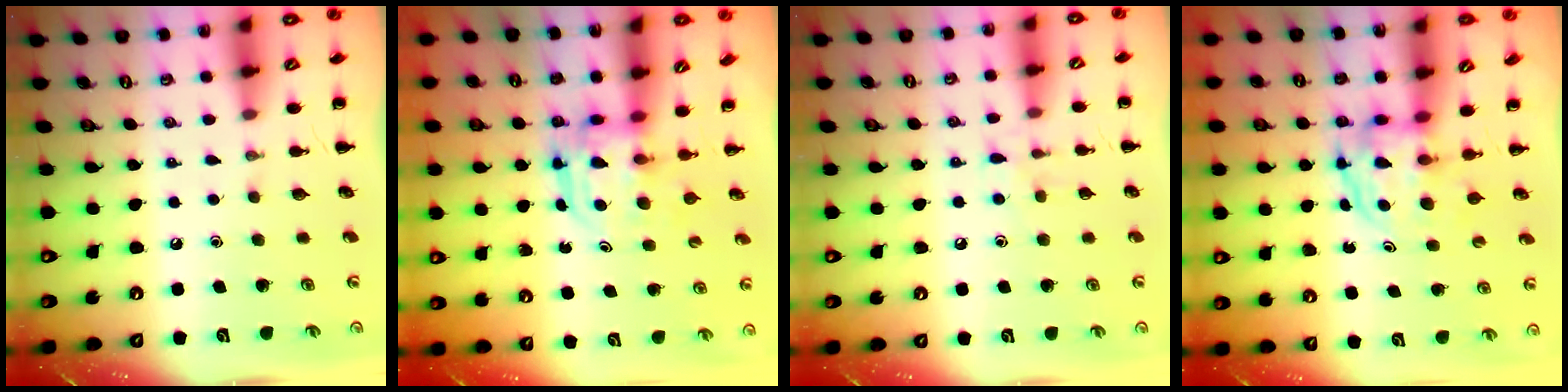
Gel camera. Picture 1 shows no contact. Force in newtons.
{"total": 3.1, "press": 3.1, "slide": 0.2}
{"total": 5.6, "press": 5.4, "slide": 1.5}
{"total": 3.8, "press": 3.8, "slide": 0.3}